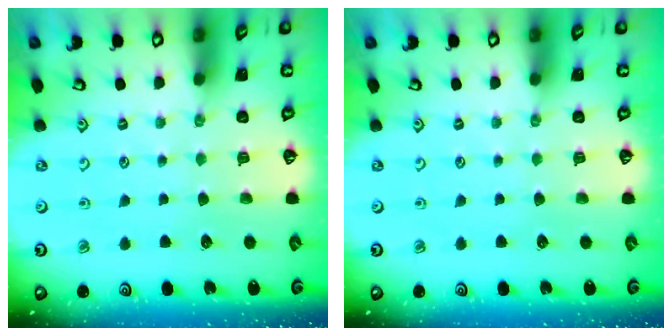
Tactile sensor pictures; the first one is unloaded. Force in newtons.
{"total": 0.0}